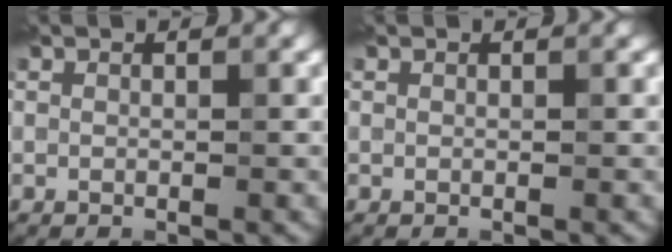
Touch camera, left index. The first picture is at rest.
{"total": 0.0}